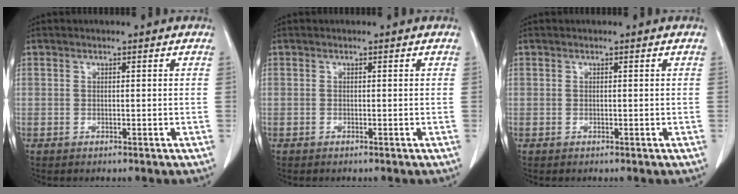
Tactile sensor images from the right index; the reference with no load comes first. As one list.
[{"total": 0.0}, {"total": 0.0}]